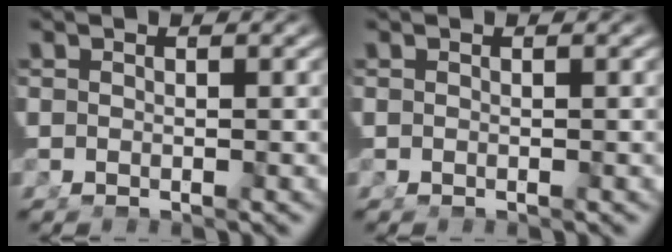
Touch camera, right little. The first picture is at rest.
{"total": 0.0}